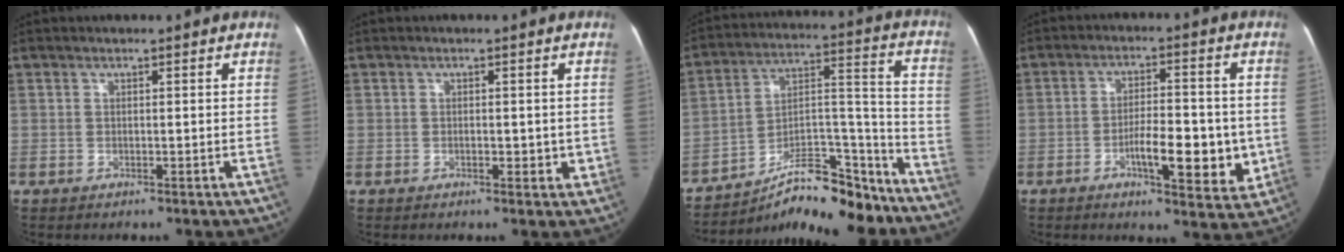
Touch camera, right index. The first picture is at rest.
{"total": 2.4, "force": [-0.3, 1.4, 1.9], "torque": [-0.026, 0.001, -0.003]}
{"total": 18.0, "force": [-15.2, 4.5, 8.5], "torque": [-0.126, 0.047, -0.244]}
{"total": 10.5, "force": [-2.5, 3.4, 9.6], "torque": [-0.140, 0.005, -0.035]}